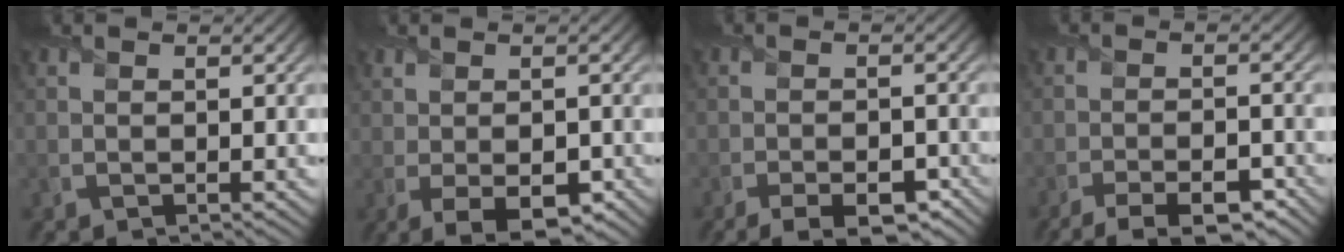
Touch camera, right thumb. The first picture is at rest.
{"total": 5.4, "force": [-1.8, 2.4, 4.5], "torque": [-0.088, -0.010, -0.021]}
{"total": 7.2, "force": [-4.9, 2.8, 4.5], "torque": [-0.071, -0.008, -0.068]}
{"total": 8.6, "force": [-6.5, 2.6, 5.0], "torque": [-0.078, -0.004, -0.100]}